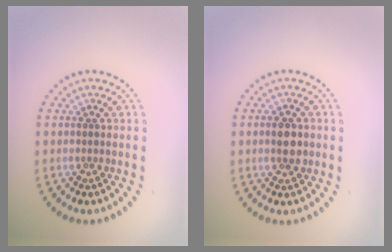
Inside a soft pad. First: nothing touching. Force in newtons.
{"total": 2.8, "press": 2.8, "slide": 0.0}